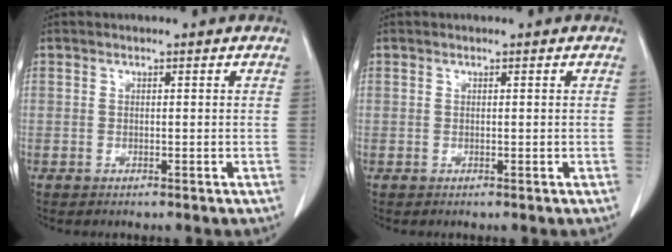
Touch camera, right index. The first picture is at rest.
{"total": 0.0}